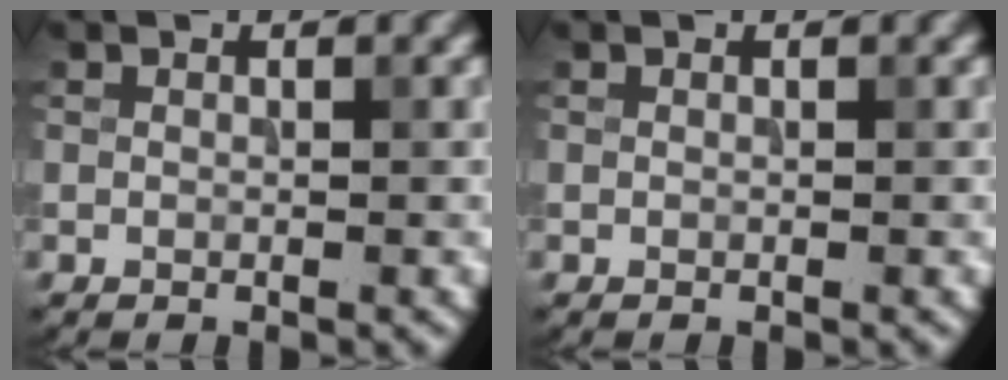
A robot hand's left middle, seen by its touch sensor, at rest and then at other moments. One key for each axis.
{"total": 0.0}